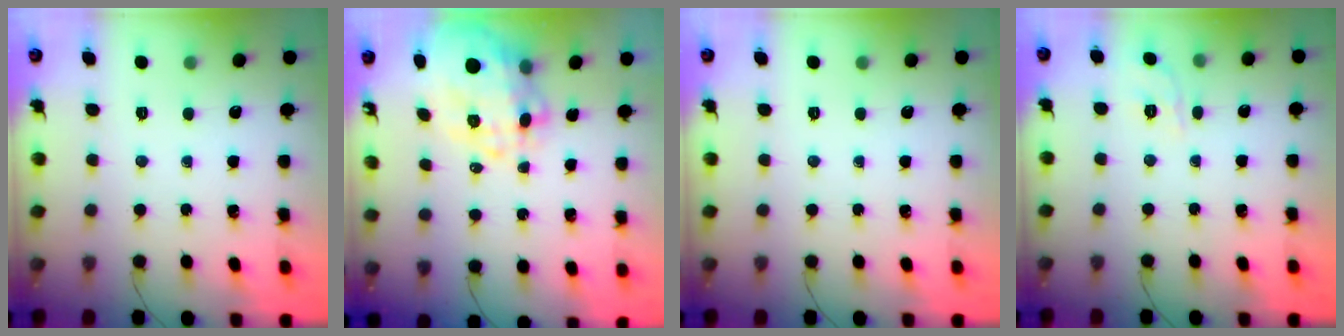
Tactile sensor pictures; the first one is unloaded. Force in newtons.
{"total": 10.9, "press": 10.5, "slide": 2.8}
{"total": 0.0}
{"total": 5.6, "press": 5.4, "slide": 1.6}